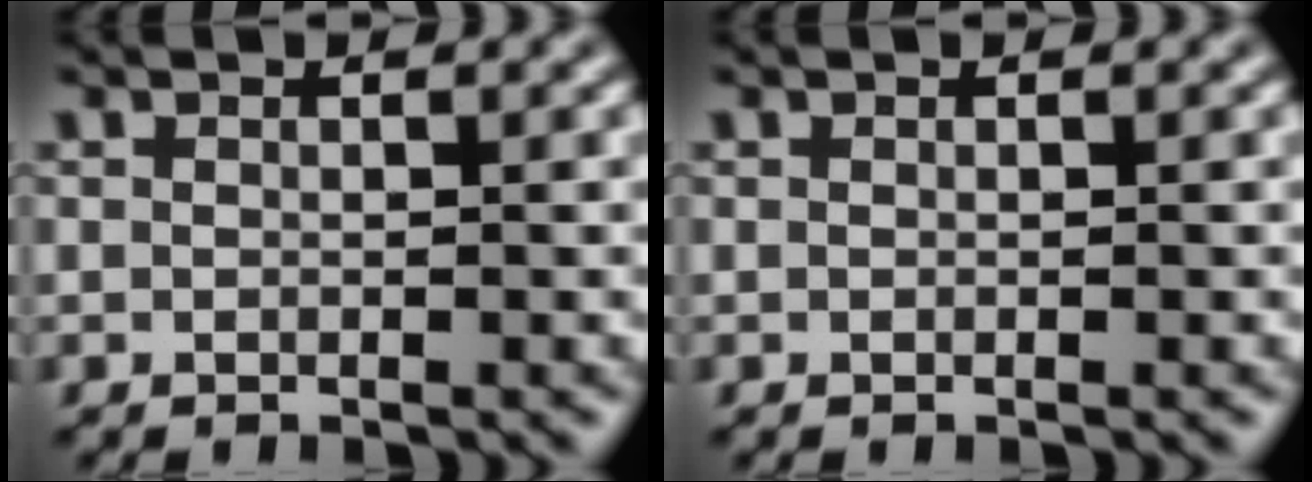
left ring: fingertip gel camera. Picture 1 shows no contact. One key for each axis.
{"total": 0.0}